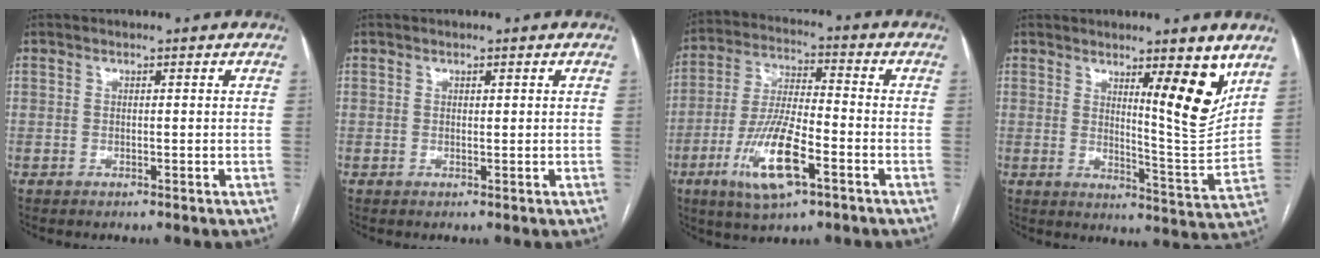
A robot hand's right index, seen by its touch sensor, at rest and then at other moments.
{"total": 0.6, "force": [0.3, 0.2, 0.4], "torque": [-0.004, -0.001, 0.003]}
{"total": 12.9, "force": [-5.6, 3.2, 11.2], "torque": [-0.229, -0.009, -0.099]}
{"total": 10.0, "force": [5.7, 0.7, 8.2], "torque": [-0.109, -0.024, 0.084]}